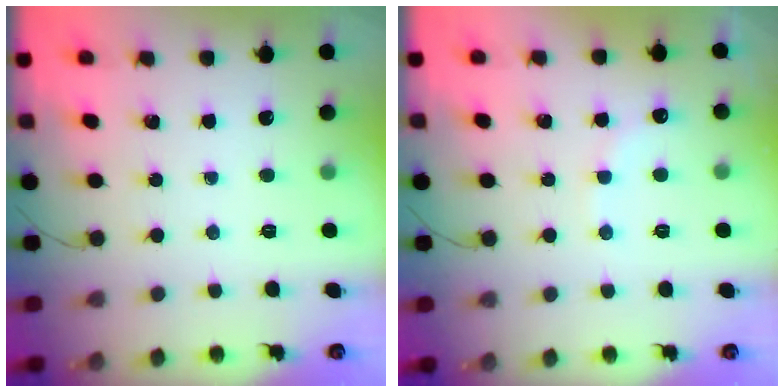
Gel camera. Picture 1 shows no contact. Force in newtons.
{"total": 7.8, "press": 7.7, "slide": 1.6}